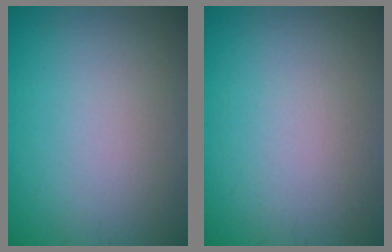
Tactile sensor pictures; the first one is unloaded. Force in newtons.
{"total": 0.0}